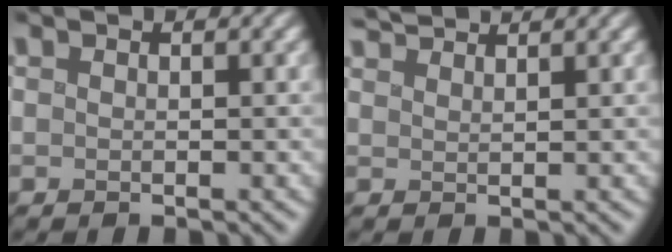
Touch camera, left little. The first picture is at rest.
{"total": 2.7, "force": [2.6, 0.2, 0.6], "torque": [-0.007, 0.011, 0.044]}